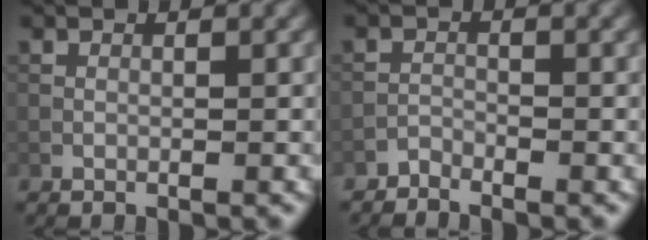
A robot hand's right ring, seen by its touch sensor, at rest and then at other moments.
{"total": 1.2, "force": [-1.2, 0.3, 0.0], "torque": [0.003, 0.005, -0.026]}